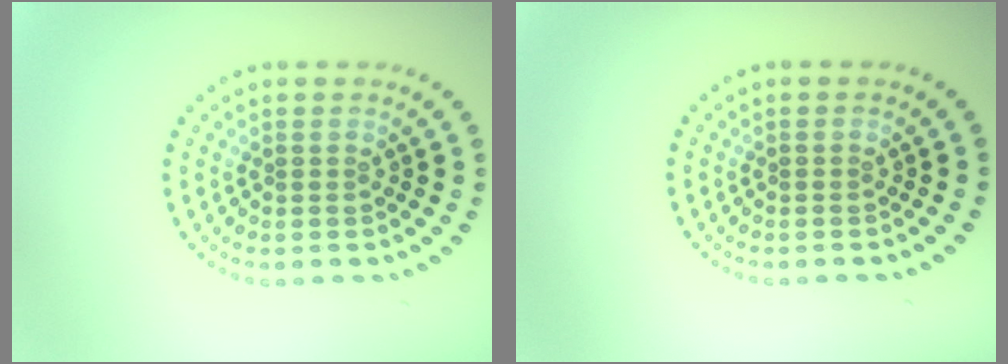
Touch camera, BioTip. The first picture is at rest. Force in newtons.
{"total": 0.0}